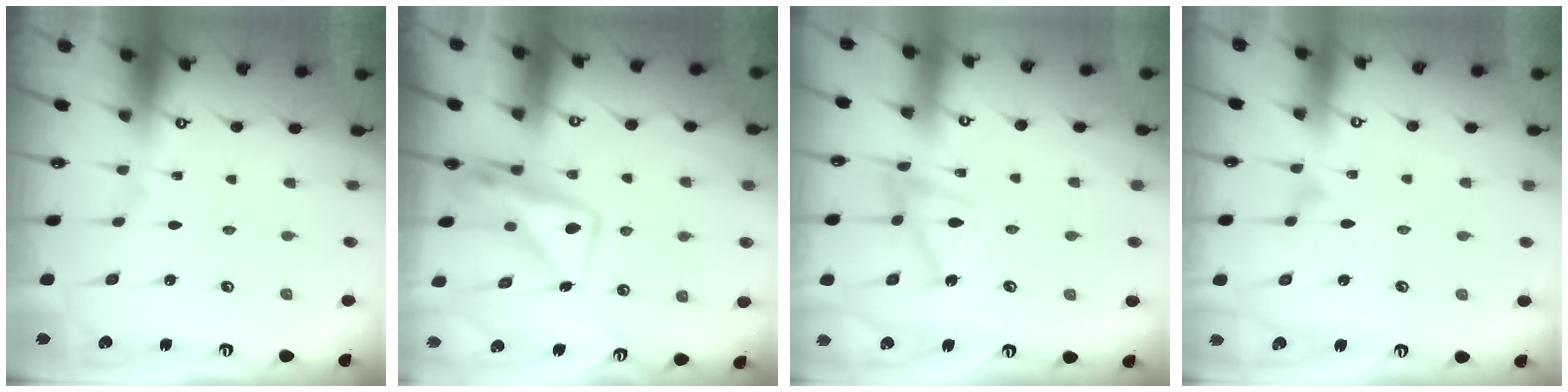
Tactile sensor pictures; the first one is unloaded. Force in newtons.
{"total": 11.7, "press": 11.7, "slide": 0.8}
{"total": 13.3, "press": 13.3, "slide": 0.9}
{"total": 4.3, "press": 4.2, "slide": 0.3}